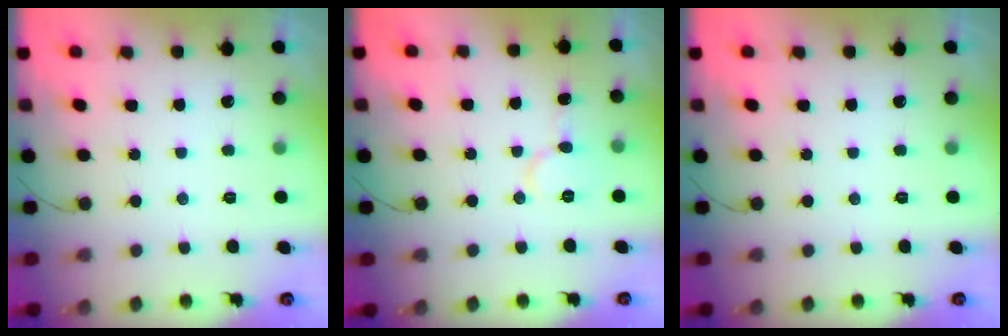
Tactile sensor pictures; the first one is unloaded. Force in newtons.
{"total": 5.8, "press": 5.8, "slide": 0.4}
{"total": 0.0}